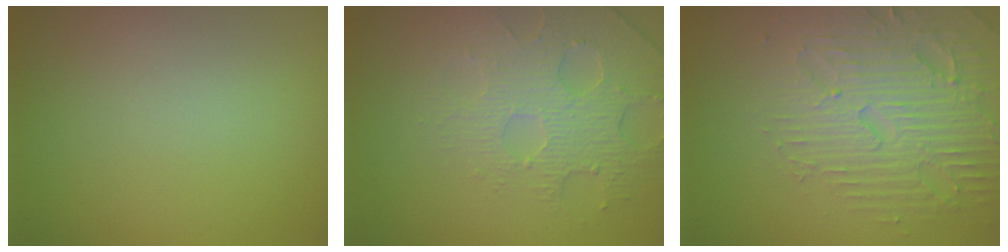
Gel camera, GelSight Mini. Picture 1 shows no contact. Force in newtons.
{"total": 4.0, "press": 3.8, "slide": 1.2}
{"total": 5.1, "press": 4.9, "slide": 1.2}